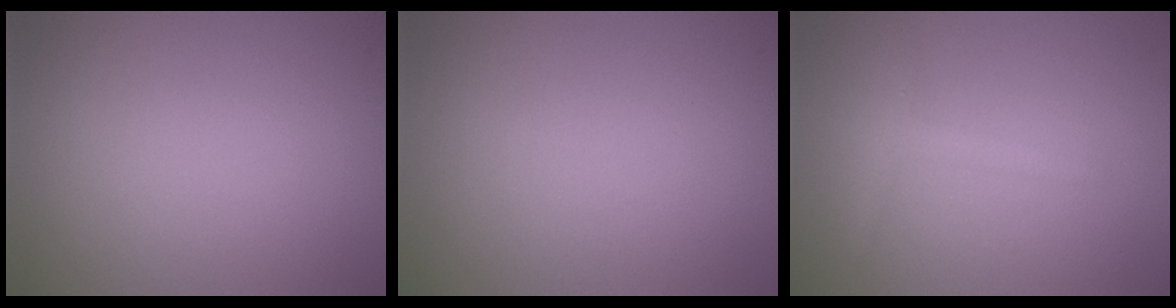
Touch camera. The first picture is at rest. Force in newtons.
{"total": 0.0}
{"total": 1.6, "press": 1.6, "slide": 0.1}